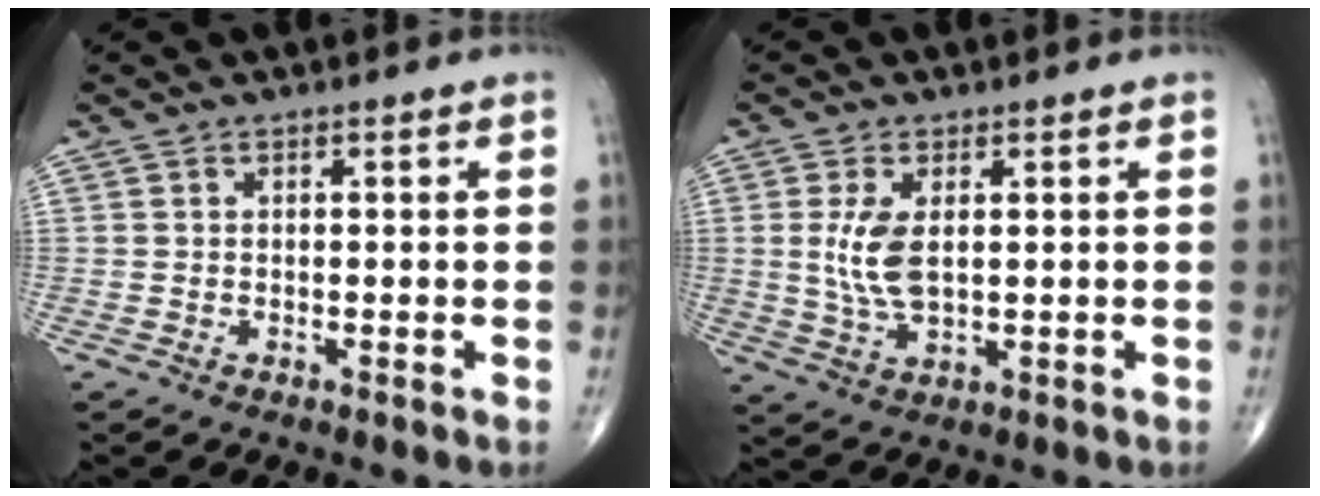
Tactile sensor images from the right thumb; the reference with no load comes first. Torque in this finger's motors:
{"motor_torque": [-0.83, 0.68, 0.90, 0.27, 0.05]}